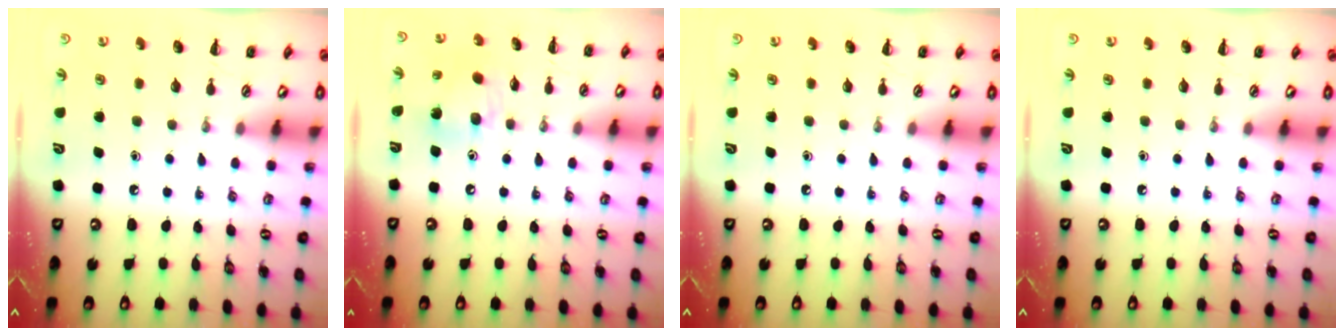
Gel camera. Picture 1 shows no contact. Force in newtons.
{"total": 9.8, "press": 9.7, "slide": 1.1}
{"total": 0.0}
{"total": 0.0}